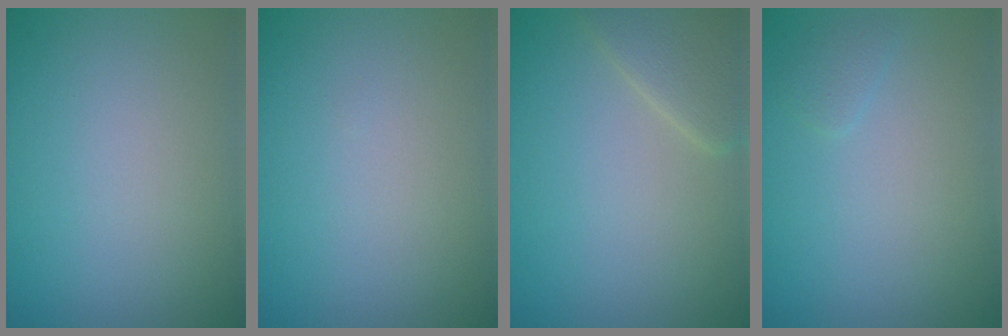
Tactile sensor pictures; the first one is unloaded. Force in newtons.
{"total": 0.0}
{"total": 2.7, "press": 2.6, "slide": 0.2}
{"total": 0.8, "press": 0.8, "slide": 0.1}